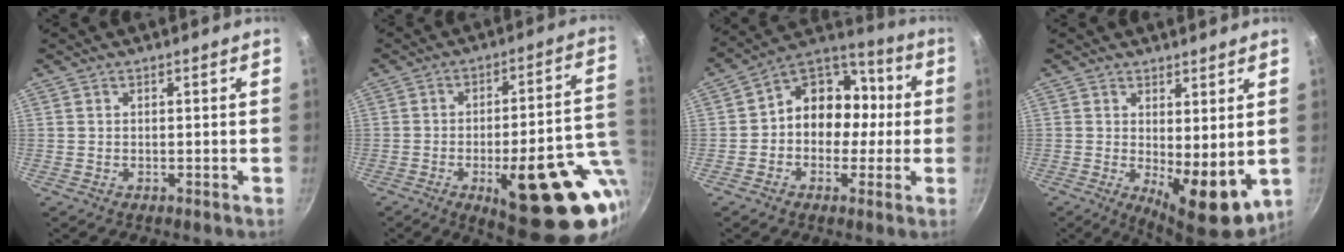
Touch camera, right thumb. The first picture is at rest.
{"total": 23.8, "force": [-6.7, 7.9, 21.4], "torque": [-0.244, 0.012, -0.079]}
{"total": 13.1, "force": [-0.7, 10.8, 7.3], "torque": [-0.051, 0.046, -0.034]}
{"total": 9.3, "force": [0.3, 3.6, 8.6], "torque": [-0.104, -0.022, 0.014]}